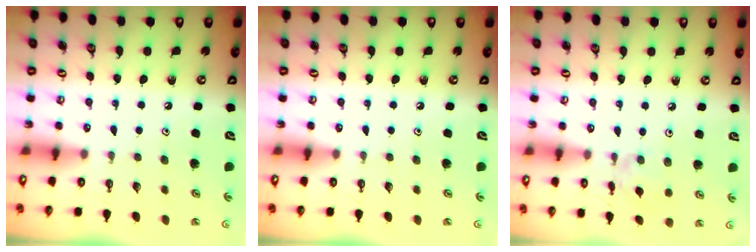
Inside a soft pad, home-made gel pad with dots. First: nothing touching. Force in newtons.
{"total": 0.0}
{"total": 2.0, "press": 2.0, "slide": 0.4}